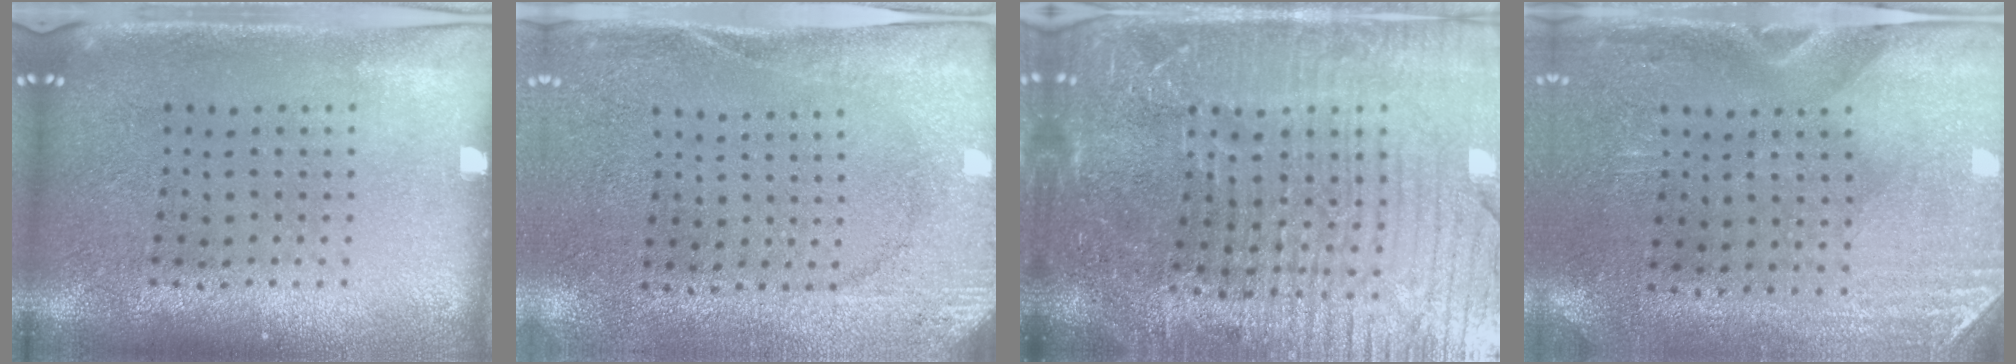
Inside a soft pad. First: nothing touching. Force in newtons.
{"total": 2.7, "press": 2.2, "slide": 1.7}
{"total": 6.1, "press": 5.4, "slide": 2.8}
{"total": 2.9, "press": 2.5, "slide": 1.4}